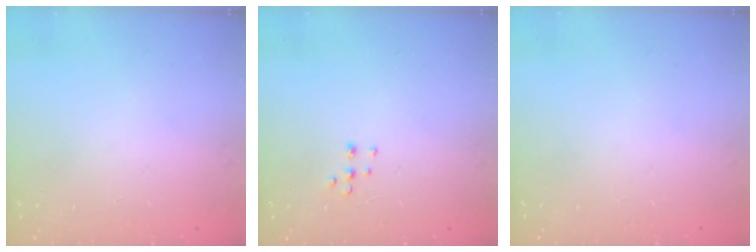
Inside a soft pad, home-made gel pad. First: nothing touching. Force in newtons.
{"total": 5.3, "press": 5.3, "slide": 0.6}
{"total": 0.0}